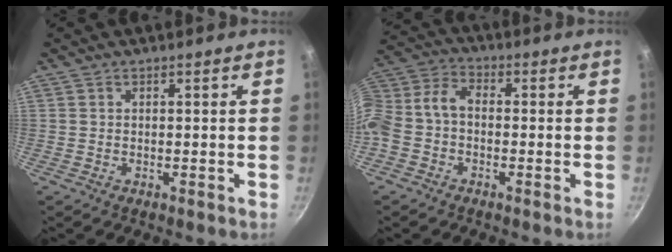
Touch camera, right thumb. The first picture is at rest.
{"total": 9.5, "force": [-2.6, 6.7, 6.2], "torque": [-0.133, 0.046, -0.069]}